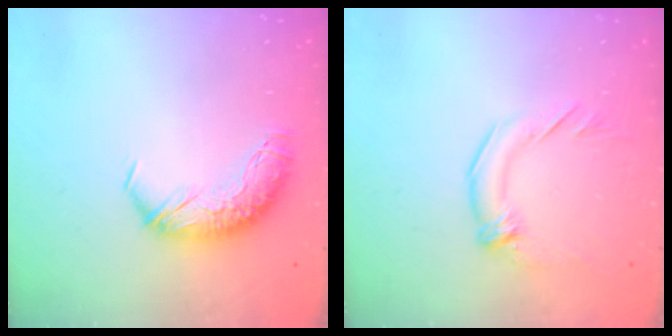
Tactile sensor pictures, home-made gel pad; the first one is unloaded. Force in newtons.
{"total": 1.6, "press": 0.0, "slide": 1.6}